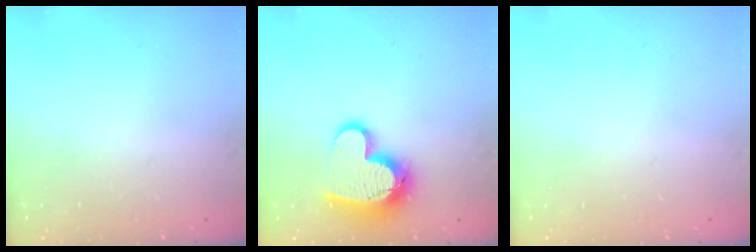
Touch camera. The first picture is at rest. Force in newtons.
{"total": 15.0, "press": 15.0, "slide": 1.0}
{"total": 0.0}